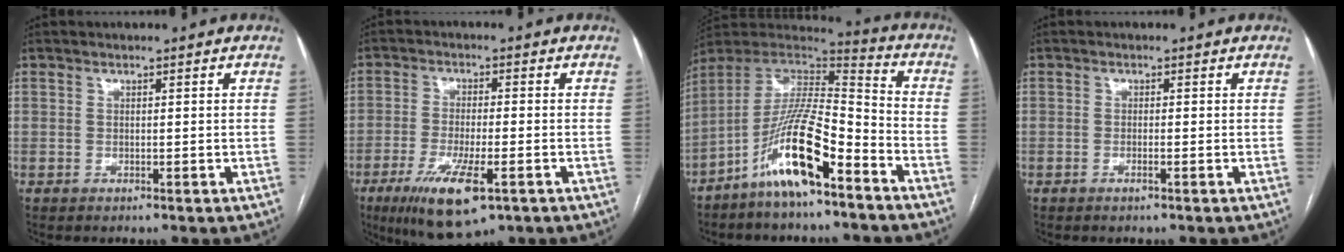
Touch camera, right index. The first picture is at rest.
{"total": 11.0, "force": [-5.5, 2.5, 9.1], "torque": [-0.169, -0.026, -0.084]}
{"total": 15.3, "force": [-8.8, 2.8, 12.1], "torque": [-0.236, 0.006, -0.156]}
{"total": 0.9, "force": [-0.5, 0.0, 0.8], "torque": [-0.018, -0.001, -0.008]}